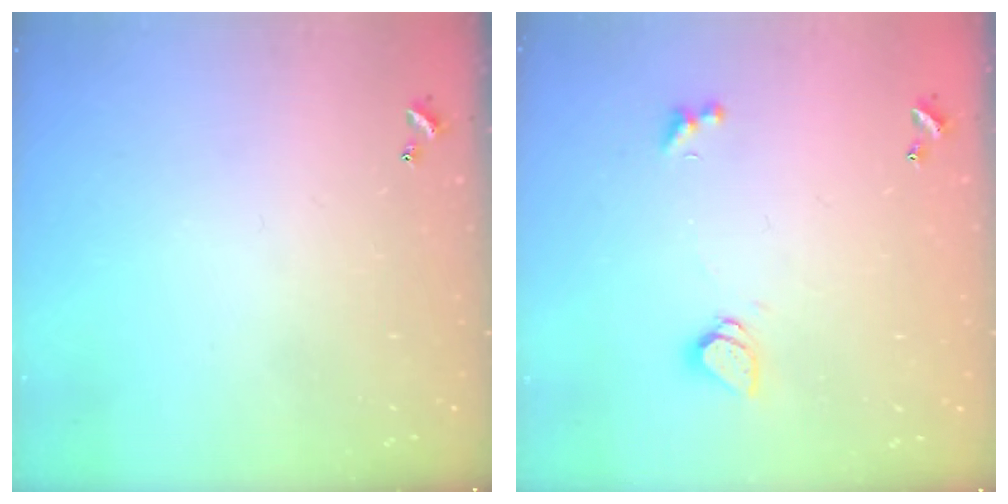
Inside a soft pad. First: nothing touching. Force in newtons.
{"total": 1.5, "press": 1.4, "slide": 0.5}